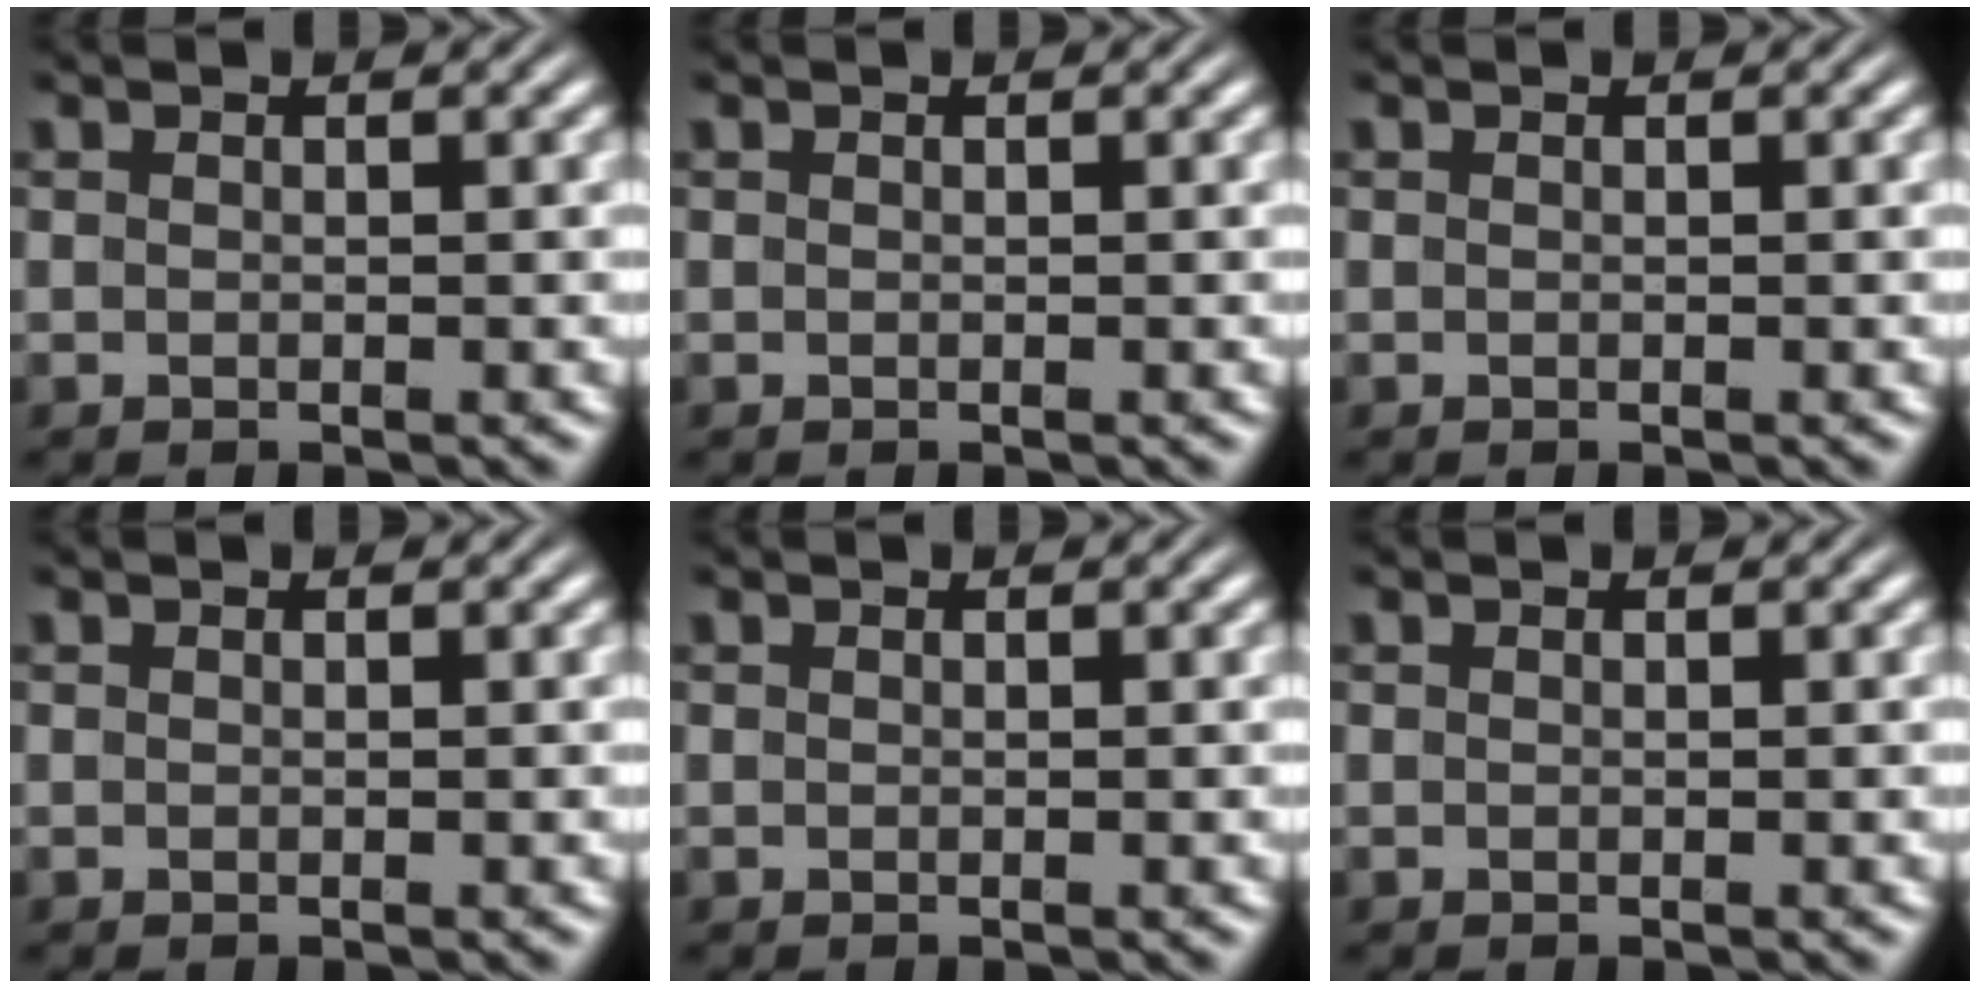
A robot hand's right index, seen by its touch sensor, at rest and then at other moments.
{"total": 0.0}
{"total": 0.0}
{"total": 0.0}
{"total": 0.0}
{"total": 0.0}